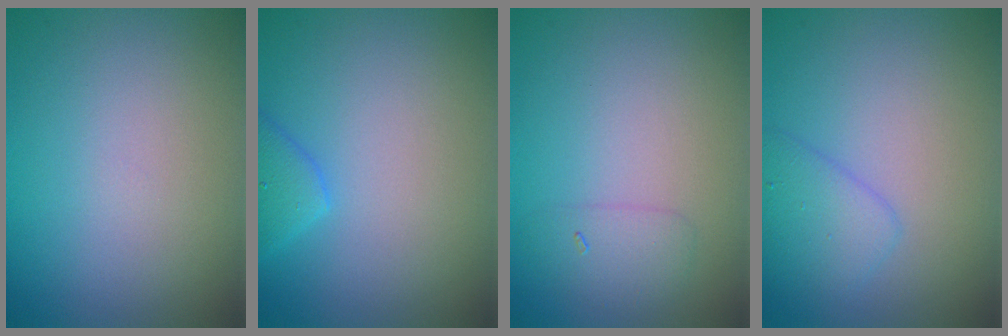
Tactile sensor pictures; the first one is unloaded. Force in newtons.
{"total": 2.1, "press": 2.1, "slide": 0.1}
{"total": 1.5, "press": 1.5, "slide": 0.0}
{"total": 2.4, "press": 2.4, "slide": 0.2}